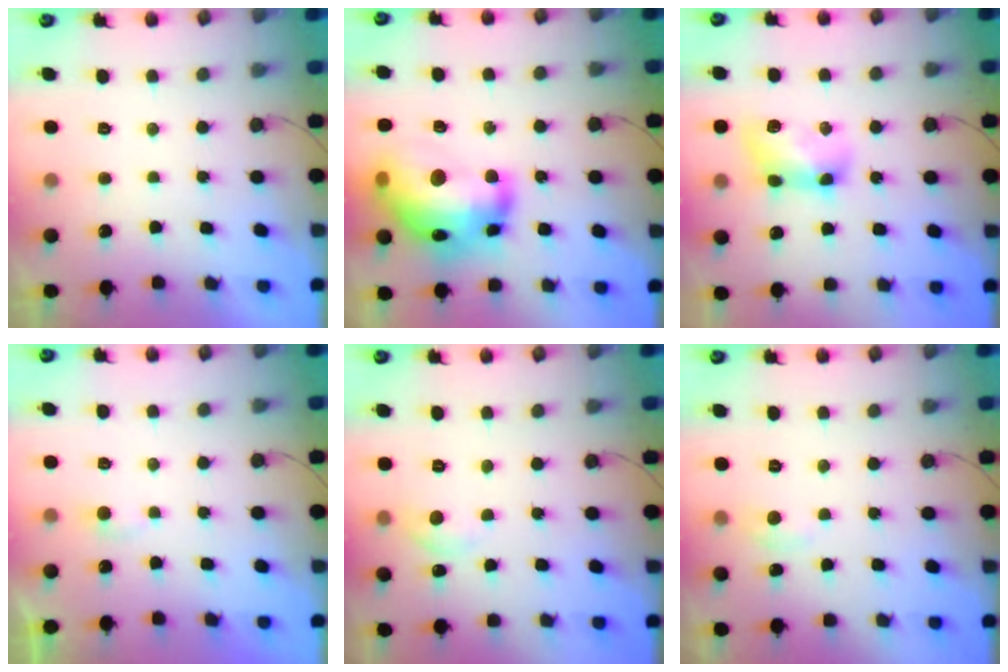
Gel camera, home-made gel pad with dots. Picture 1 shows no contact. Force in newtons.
{"total": 24.3, "press": 24.2, "slide": 1.8}
{"total": 10.5, "press": 10.5, "slide": 0.5}
{"total": 2.8, "press": 2.8, "slide": 0.3}
{"total": 5.2, "press": 5.1, "slide": 0.7}
{"total": 2.6, "press": 2.6, "slide": 0.3}